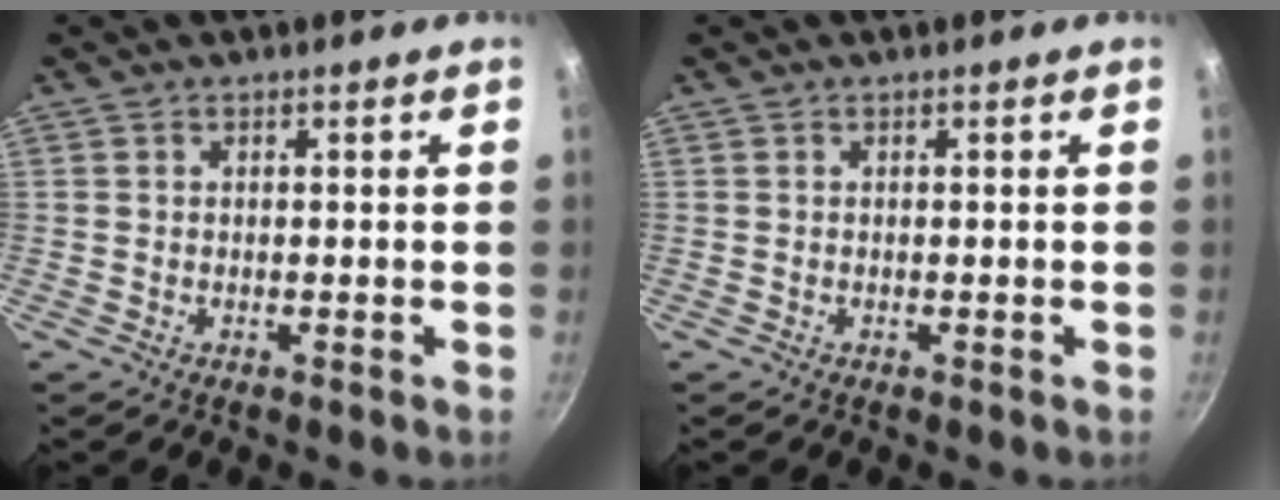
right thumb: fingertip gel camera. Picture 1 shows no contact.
{"total": 0.0}